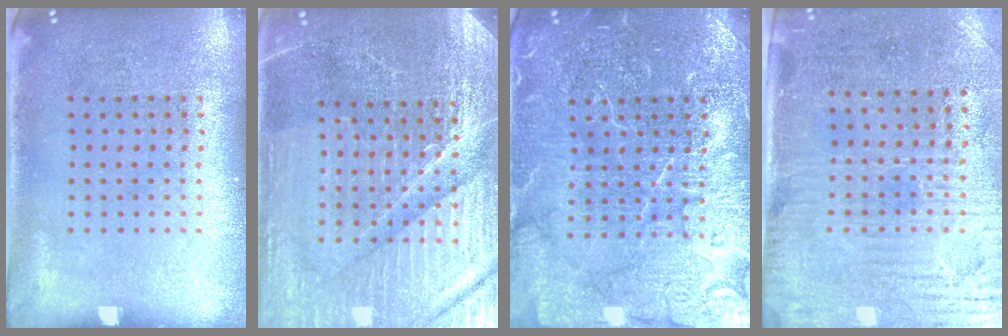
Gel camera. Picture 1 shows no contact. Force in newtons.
{"total": 5.2, "press": 4.9, "slide": 1.8}
{"total": 7.1, "press": 7.1, "slide": 1.0}
{"total": 3.4, "press": 3.1, "slide": 1.5}